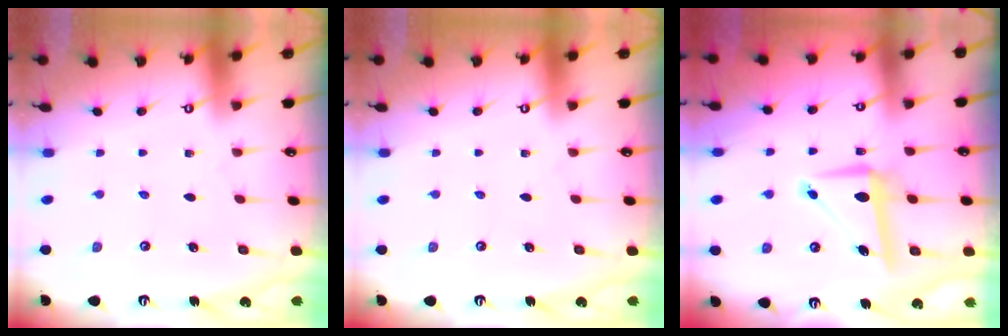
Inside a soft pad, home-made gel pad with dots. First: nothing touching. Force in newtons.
{"total": 0.0}
{"total": 7.9, "press": 7.9, "slide": 0.8}